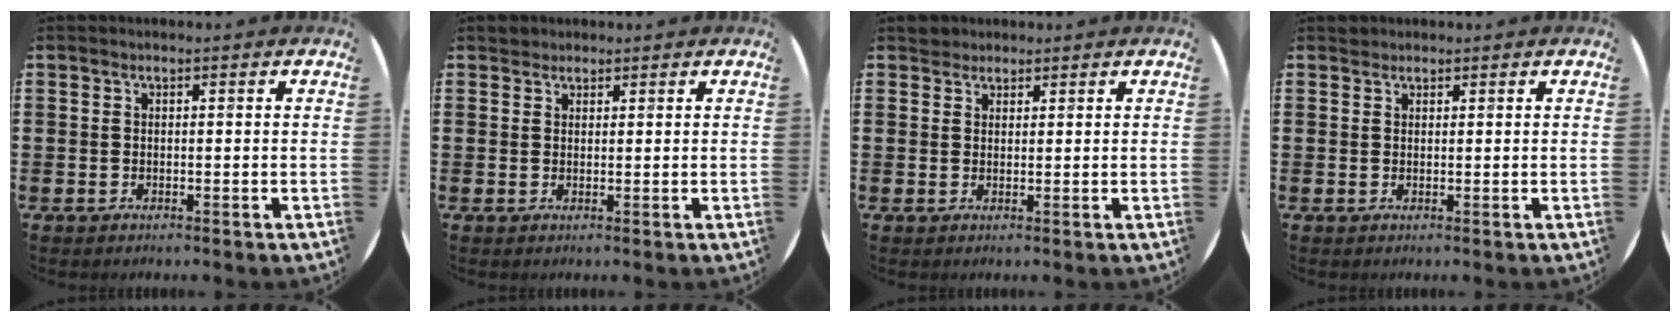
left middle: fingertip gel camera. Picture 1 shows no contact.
{"total": 1.1, "force": [1.0, 0.4, -0.1], "torque": [0.008, -0.001, 0.020]}
{"total": 1.7, "force": [1.6, 0.7, -0.1], "torque": [0.006, 0.002, 0.030]}
{"total": 0.7, "force": [0.7, 0.2, -0.1], "torque": [0.001, 0.003, 0.013]}